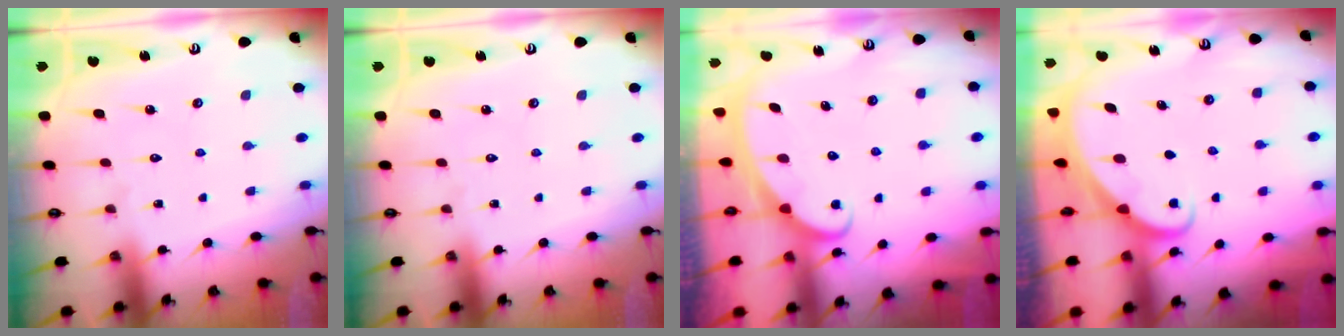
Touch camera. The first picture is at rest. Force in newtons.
{"total": 0.0}
{"total": 2.3, "press": 2.3, "slide": 0.4}
{"total": 1.6, "press": 1.6, "slide": 0.1}